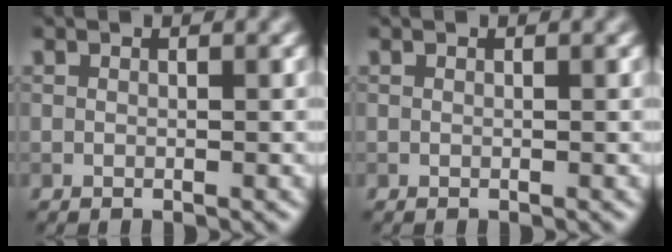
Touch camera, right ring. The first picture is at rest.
{"total": 0.0}